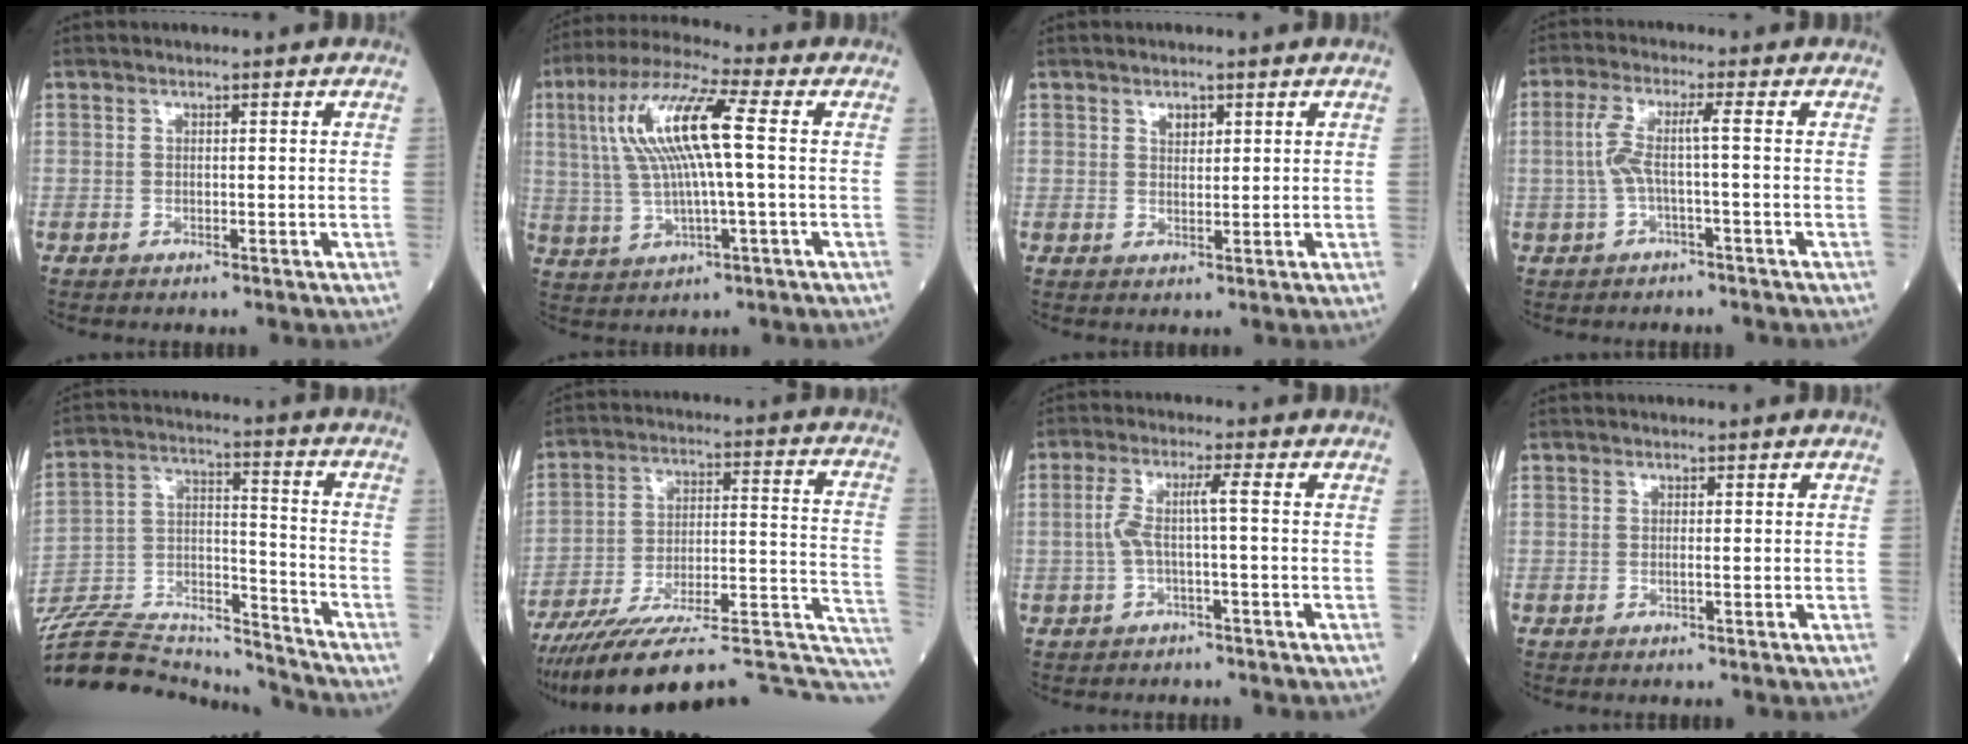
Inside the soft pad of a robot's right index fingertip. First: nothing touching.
{"total": 12.8, "force": [1.9, 1.5, 12.5], "torque": [-0.261, 0.026, 0.035]}
{"total": 1.7, "force": [1.0, 1.0, 1.0], "torque": [-0.018, 0.000, 0.020]}
{"total": 4.6, "force": [-0.6, -0.1, 4.5], "torque": [-0.103, 0.018, -0.008]}
{"total": 21.7, "force": [-21.0, 2.6, 5.1], "torque": [-0.126, 0.018, -0.344]}
{"total": 25.8, "force": [-19.5, 4.9, 16.2], "torque": [-0.183, 0.019, -0.281]}
{"total": 4.3, "force": [-0.6, -0.2, 4.2], "torque": [-0.092, 0.021, -0.006]}
{"total": 0.0}